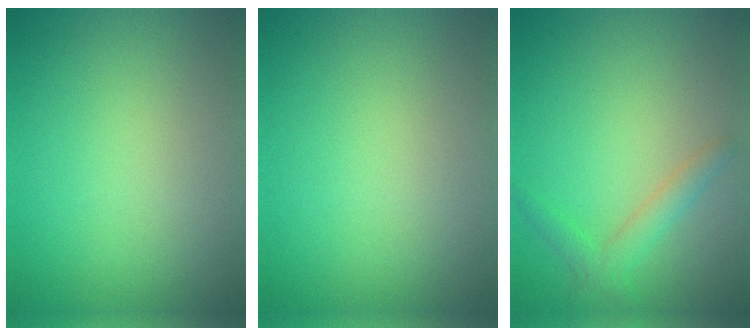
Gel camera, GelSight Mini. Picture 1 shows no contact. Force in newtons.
{"total": 0.0}
{"total": 2.2, "press": 2.2, "slide": 0.0}